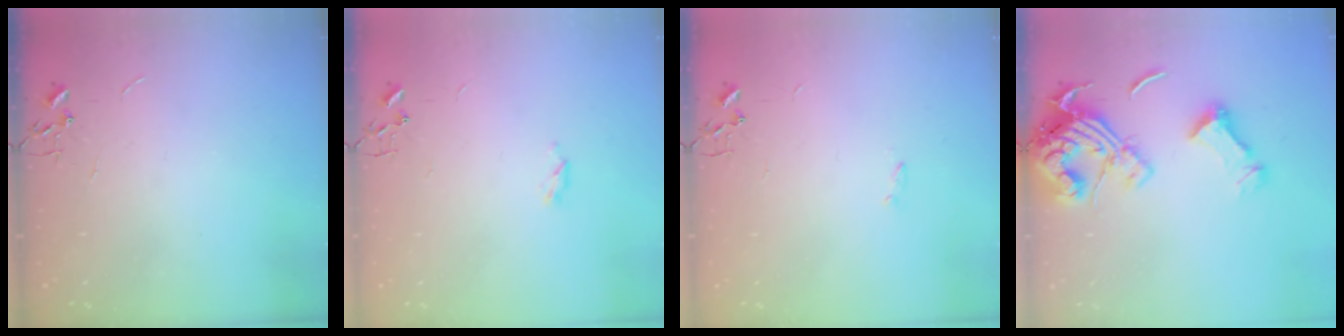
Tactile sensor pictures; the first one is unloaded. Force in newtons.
{"total": 3.5, "press": 3.4, "slide": 0.6}
{"total": 1.2, "press": 1.1, "slide": 0.3}
{"total": 17.9, "press": 17.7, "slide": 2.2}